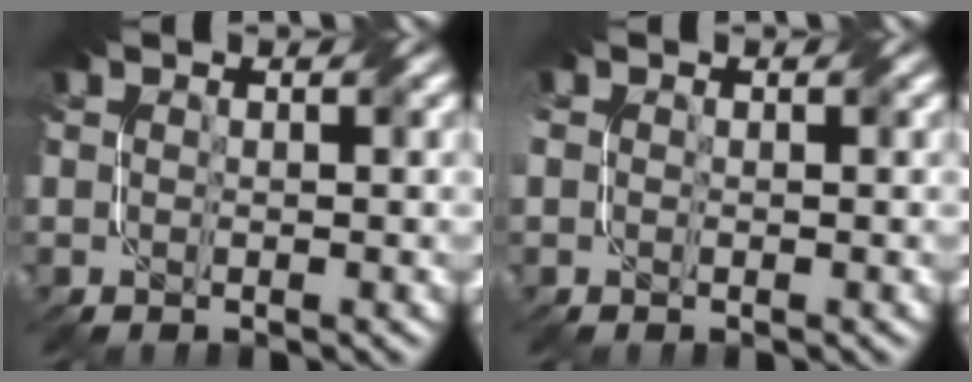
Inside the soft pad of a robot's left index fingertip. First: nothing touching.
{"total": 1.2, "force": [-0.2, 1.0, 0.6], "torque": [-0.009, -0.005, -0.004]}